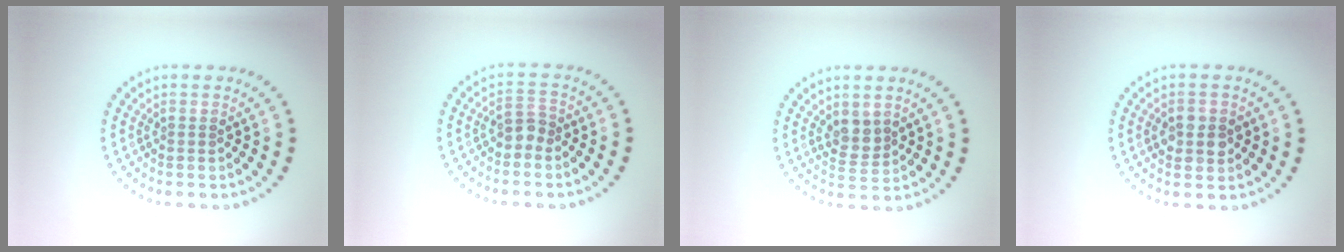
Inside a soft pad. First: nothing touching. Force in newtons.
{"total": 1.7, "press": 1.4, "slide": 1.0}
{"total": 2.0, "press": 1.8, "slide": 0.9}
{"total": 2.5, "press": 2.4, "slide": 0.5}